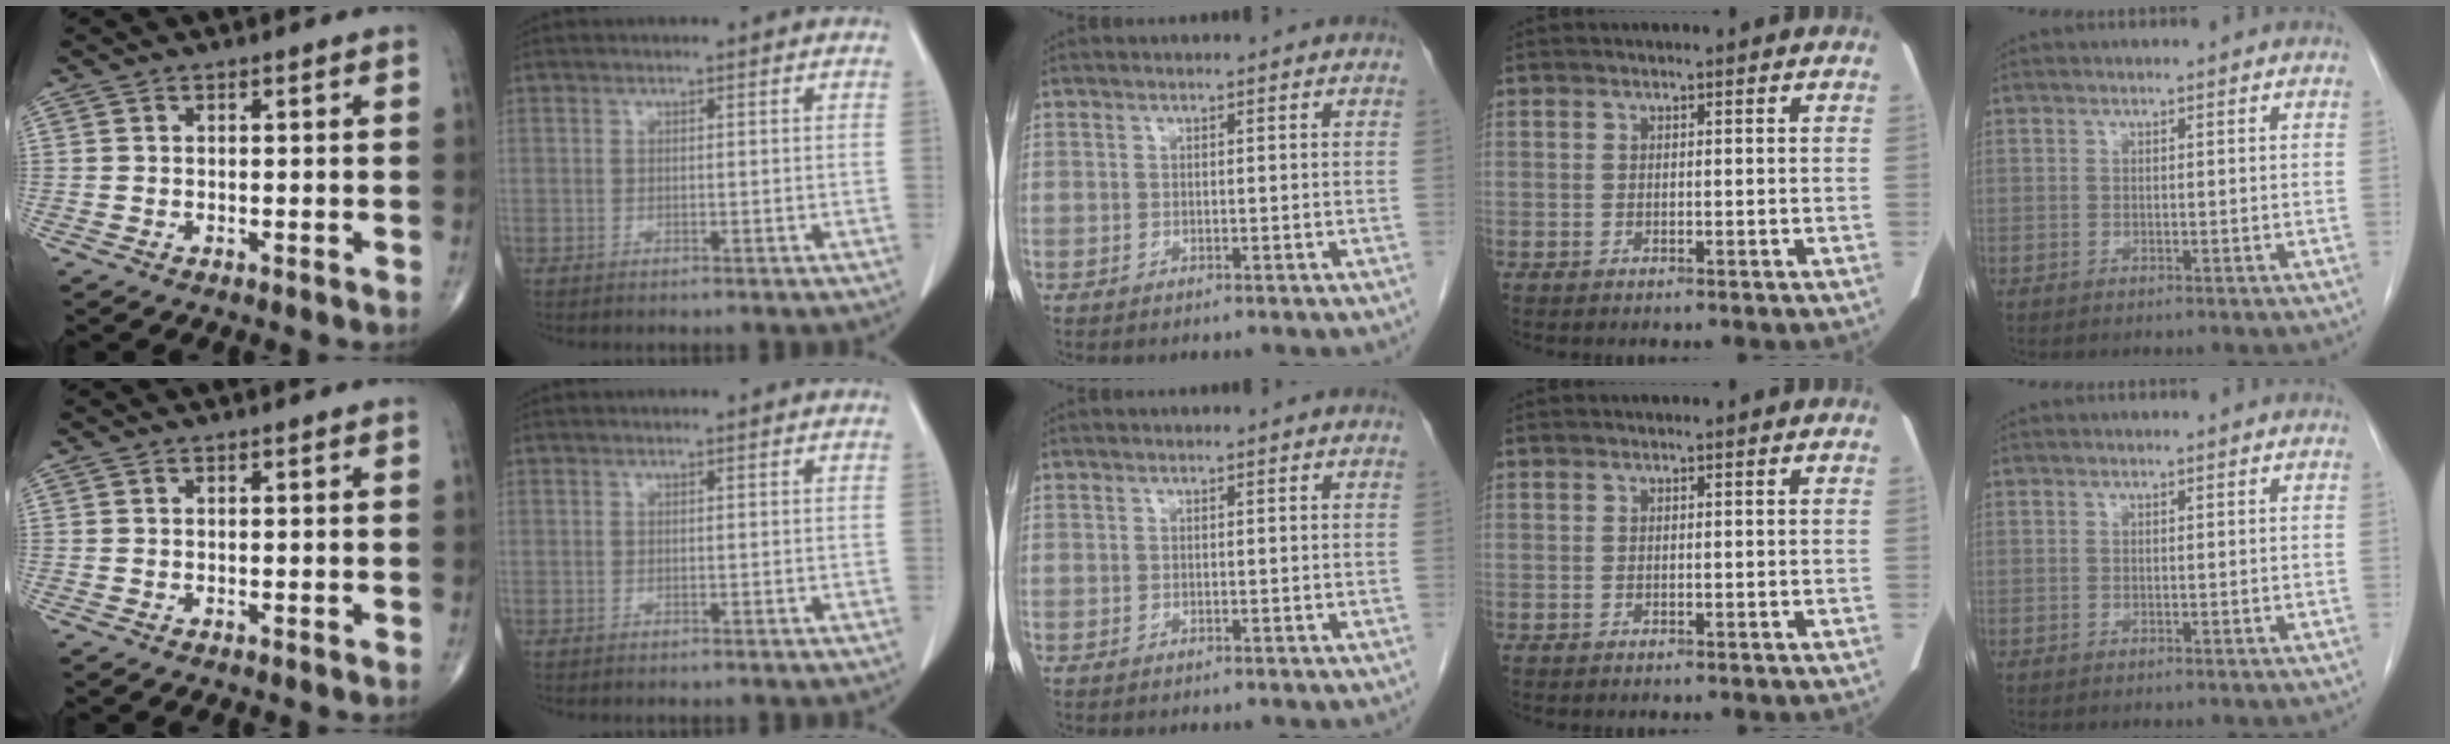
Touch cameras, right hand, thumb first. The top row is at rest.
{}